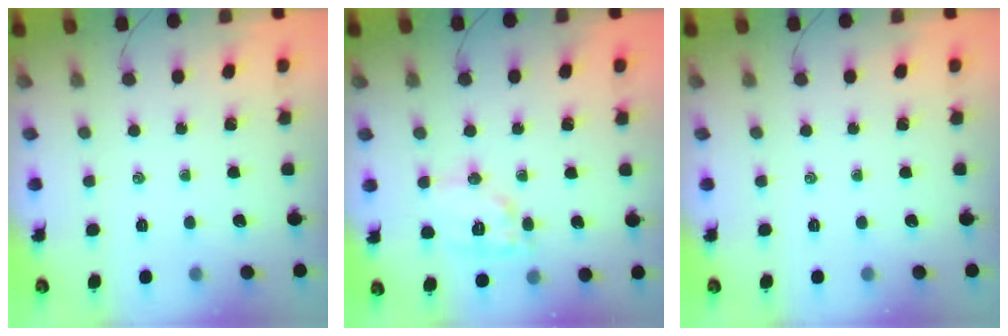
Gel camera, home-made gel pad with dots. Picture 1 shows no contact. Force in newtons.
{"total": 11.3, "press": 11.3, "slide": 0.3}
{"total": 0.0}